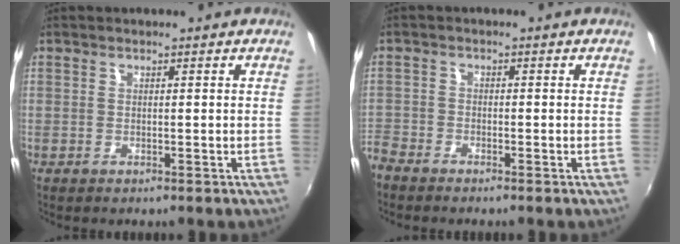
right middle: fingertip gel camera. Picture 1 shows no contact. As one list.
[{"total": 4.2, "force": [-3.5, 2.2, 0.9], "torque": [-0.038, -0.010, -0.076]}]